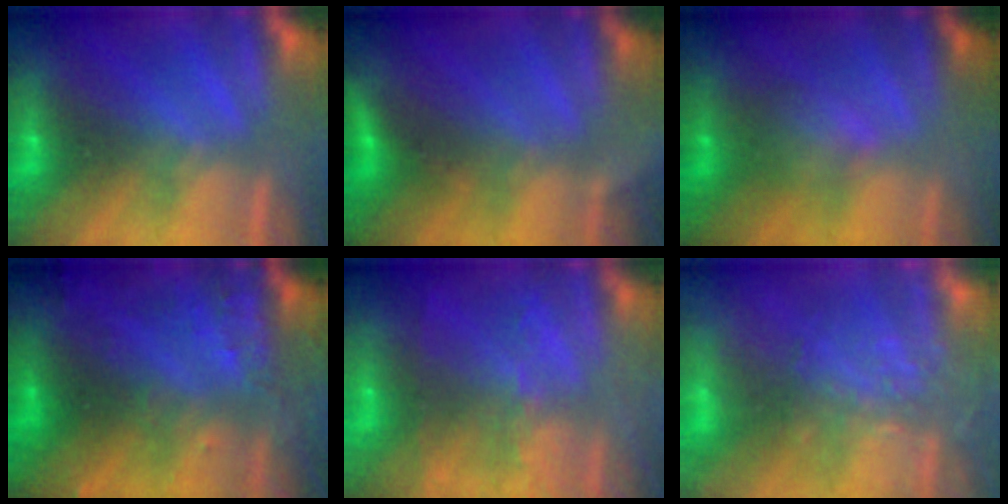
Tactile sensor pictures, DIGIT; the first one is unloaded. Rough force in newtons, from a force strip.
{"total": 2.9}
{"total": 2.0}
{"total": 8.5}
{"total": 7.5}
{"total": 6.5}